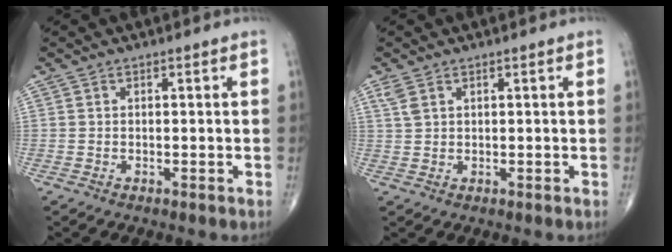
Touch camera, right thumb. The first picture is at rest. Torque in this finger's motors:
{"motor_torque": [-0.28, 0.71, 0.24, 0.17, 0.00]}